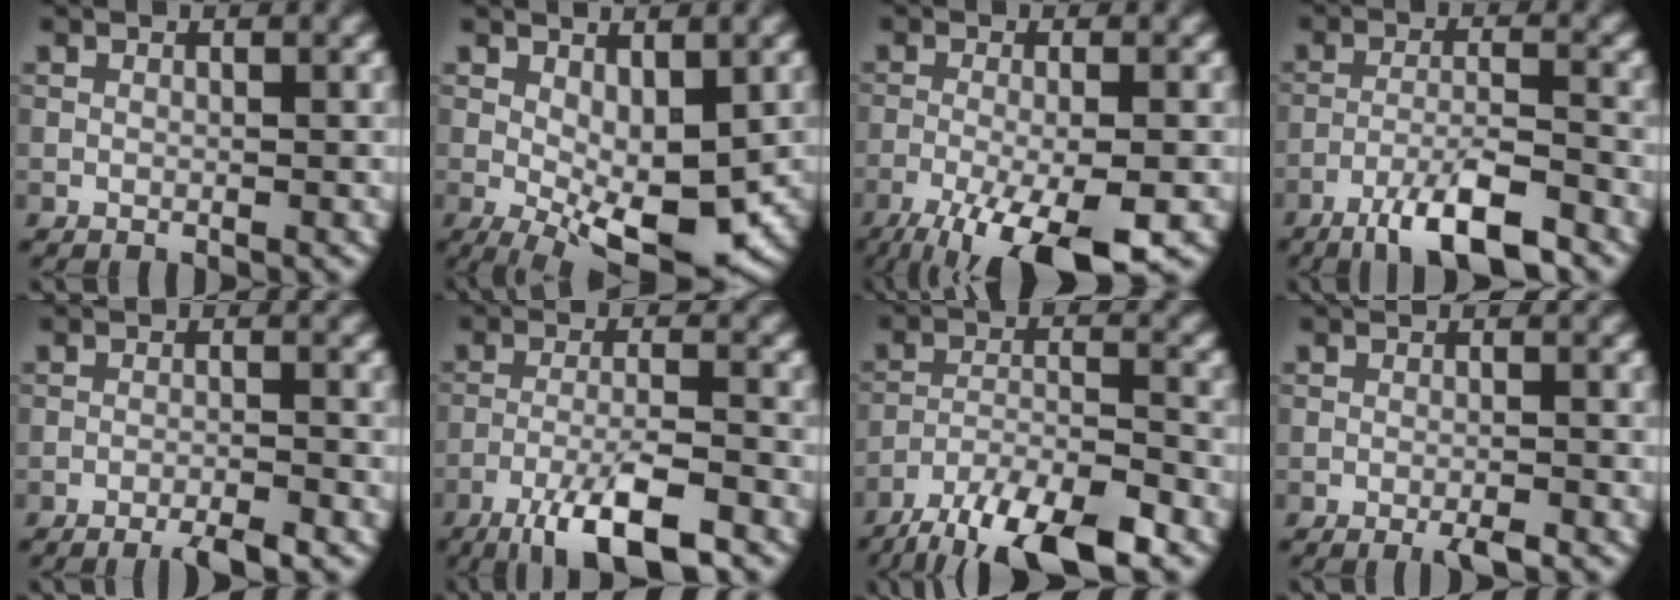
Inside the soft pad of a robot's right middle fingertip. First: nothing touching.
{"total": 7.2, "force": [-1.0, 3.0, 6.4], "torque": [-0.115, -0.007, -0.013]}
{"total": 9.0, "force": [-5.2, 2.3, 7.0], "torque": [-0.122, -0.020, -0.089]}
{"total": 6.6, "force": [-4.6, 1.2, 4.6], "torque": [-0.079, 0.002, -0.080]}
{"total": 3.2, "force": [-2.4, 0.3, 2.1], "torque": [-0.036, 0.002, -0.044]}
{"total": 7.3, "force": [-4.8, 1.4, 5.3], "torque": [-0.088, 0.003, -0.088]}
{"total": 10.3, "force": [-7.9, 2.8, 6.0], "torque": [-0.101, -0.019, -0.139]}
{"total": 1.9, "force": [-1.3, 0.2, 1.4], "torque": [-0.021, -0.002, -0.024]}